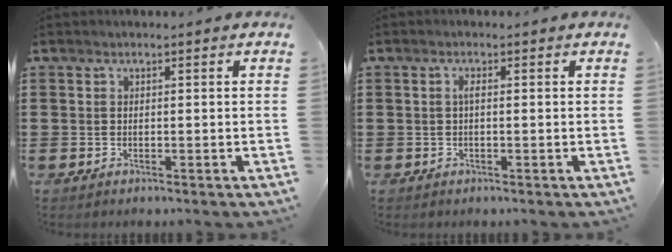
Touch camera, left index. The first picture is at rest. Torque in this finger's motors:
{"motor_torque": [0.20, -0.16, 0.04, 0.03]}